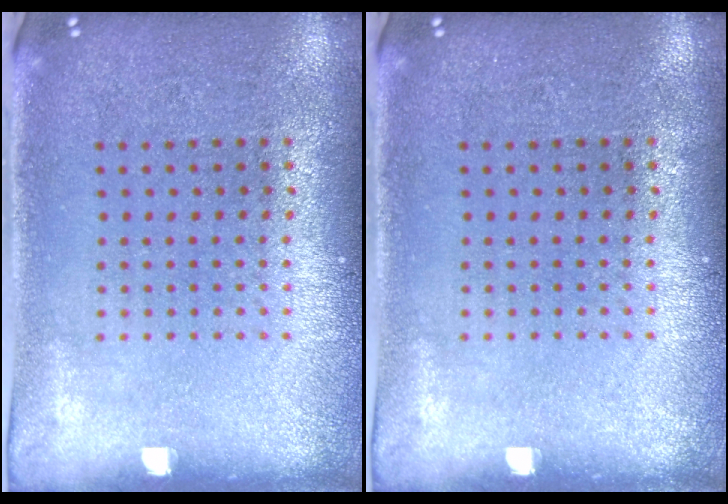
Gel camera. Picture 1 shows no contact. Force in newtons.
{"total": 0.0}